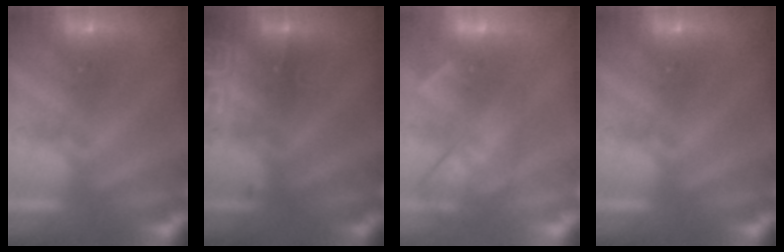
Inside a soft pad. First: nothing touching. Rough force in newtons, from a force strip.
{"total": 2.9}
{"total": 4.5}
{"total": 0.0}